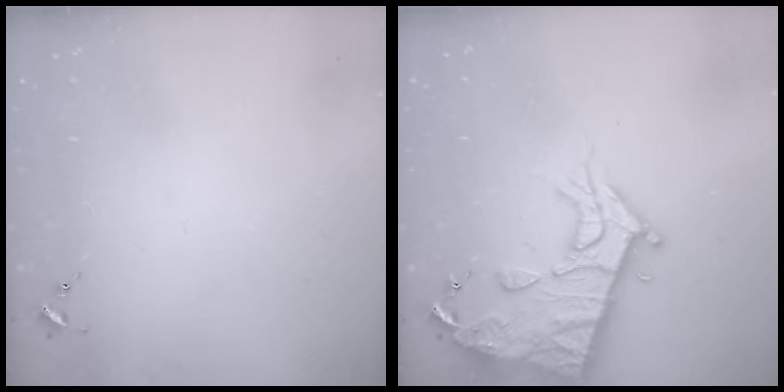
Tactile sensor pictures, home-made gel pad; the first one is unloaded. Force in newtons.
{"total": 14.8, "press": 14.7, "slide": 1.4}